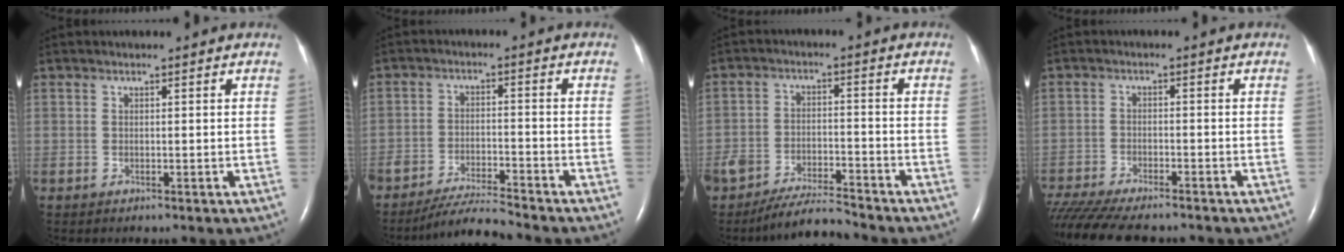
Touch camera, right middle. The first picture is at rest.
{"total": 5.6, "force": [-5.4, -0.6, 1.4], "torque": [-0.027, -0.012, -0.099]}
{"total": 5.8, "force": [-5.6, 0.4, 1.3], "torque": [-0.024, -0.008, -0.100]}
{"total": 14.7, "force": [-12.7, 2.9, 6.8], "torque": [-0.138, -0.027, -0.193]}